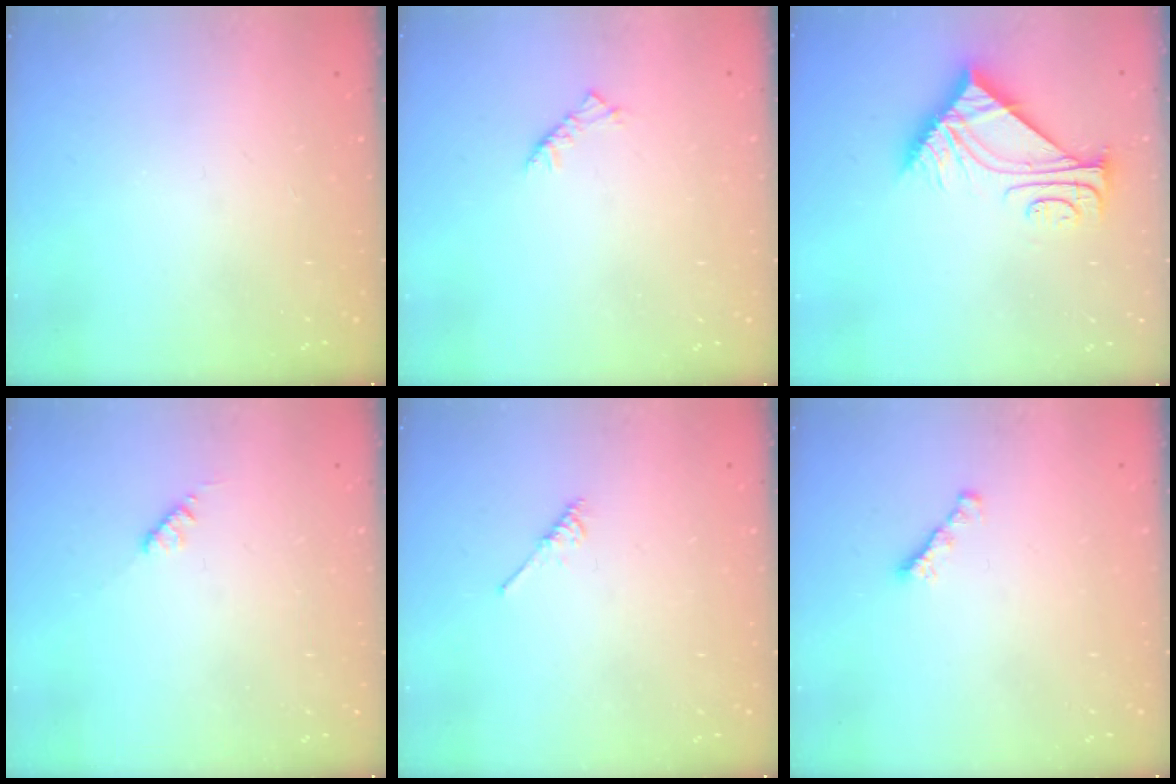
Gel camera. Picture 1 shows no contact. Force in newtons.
{"total": 2.5, "press": 2.4, "slide": 0.7}
{"total": 9.0, "press": 9.0, "slide": 0.1}
{"total": 2.8, "press": 2.8, "slide": 0.4}
{"total": 2.1, "press": 2.1, "slide": 0.4}
{"total": 1.6, "press": 1.5, "slide": 0.5}